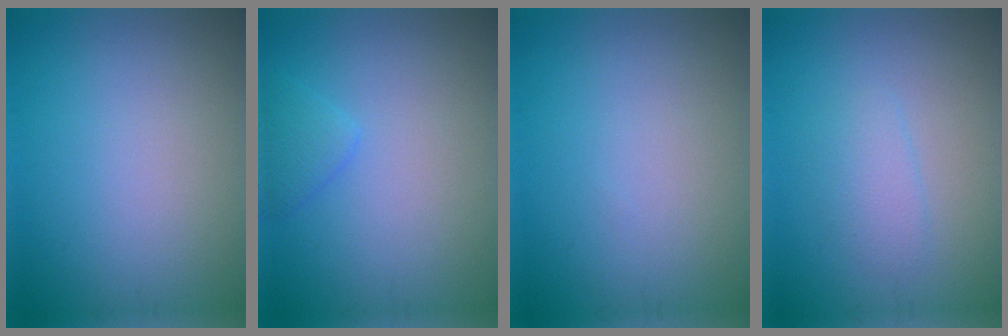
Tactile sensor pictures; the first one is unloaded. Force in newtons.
{"total": 1.5, "press": 1.5, "slide": 0.1}
{"total": 0.0}
{"total": 1.8, "press": 1.8, "slide": 0.2}